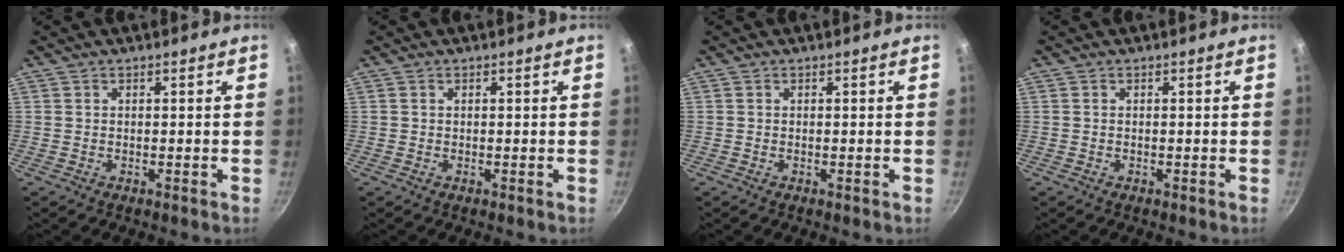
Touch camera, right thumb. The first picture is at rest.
{"total": 0.0}
{"total": 0.0}
{"total": 0.0}